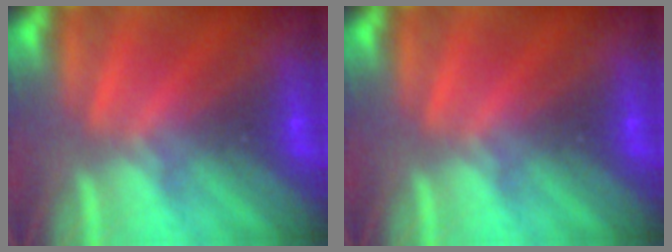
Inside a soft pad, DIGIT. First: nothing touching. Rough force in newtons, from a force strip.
{"total": 0.0}